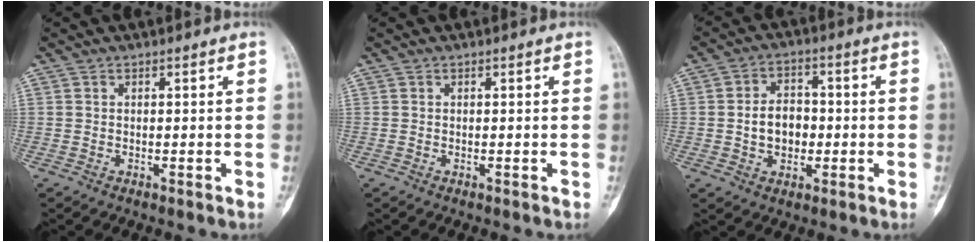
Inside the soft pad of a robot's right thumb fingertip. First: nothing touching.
{"total": 0.0}
{"total": 7.5, "force": [-0.7, 5.5, 4.9], "torque": [-0.061, 0.017, -0.015]}